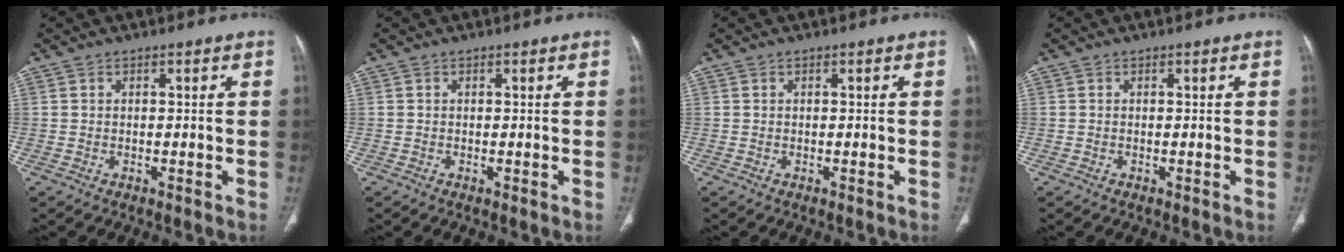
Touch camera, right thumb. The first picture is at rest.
{"total": 0.0}
{"total": 0.0}
{"total": 0.0}